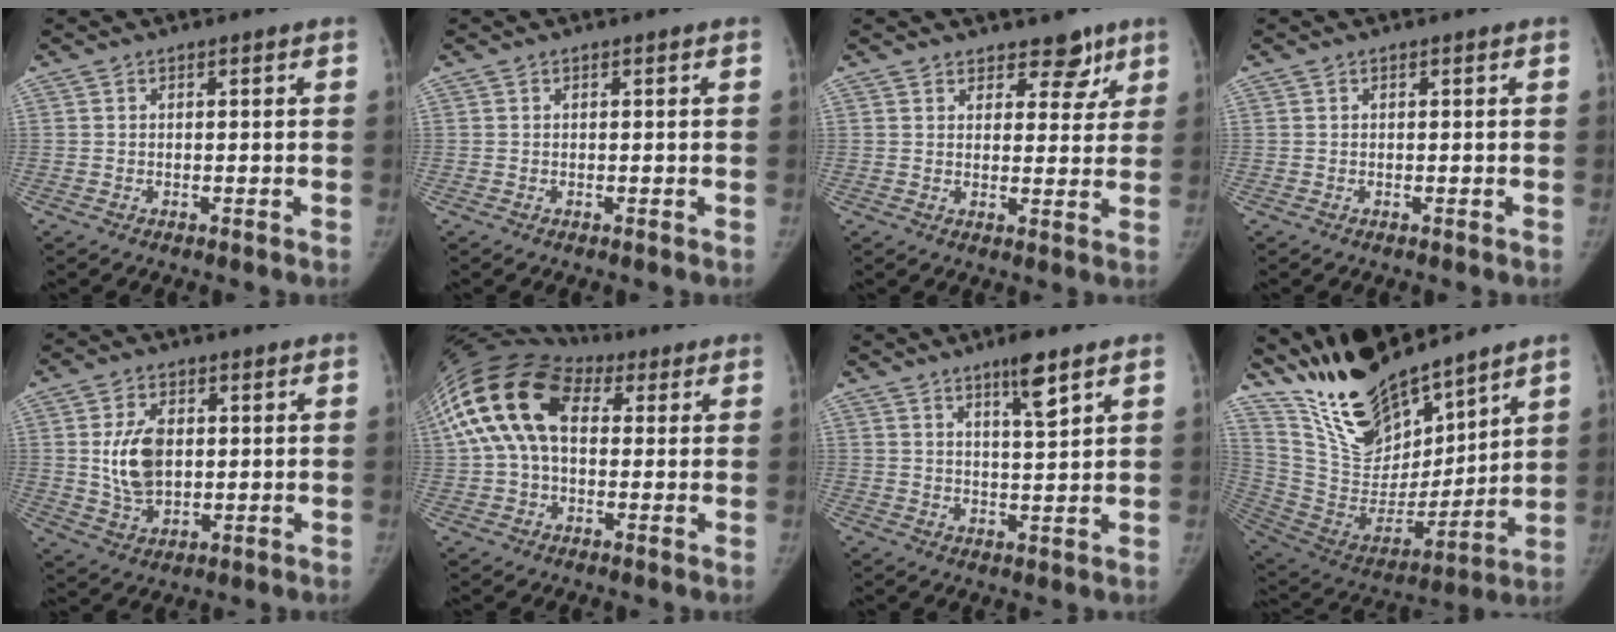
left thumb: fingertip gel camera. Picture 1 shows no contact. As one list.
[{"total": 0.0}, {"total": 5.9, "force": [4.2, 3.4, 2.3], "torque": [0.012, -0.021, 0.057]}, {"total": 0.0}, {"total": 9.5, "force": [1.5, 6.3, 7.0], "torque": [-0.112, -0.012, 0.036]}, {"total": 19.6, "force": [5.4, 12.5, 14.1], "torque": [-0.286, 0.054, 0.088]}, {"total": 6.1, "force": [4.0, 0.8, 4.6], "torque": [-0.072, -0.027, 0.066]}, {"total": 21.6, "force": [18.3, 7.1, 9.1], "torque": [-0.127, -0.105, 0.343]}]